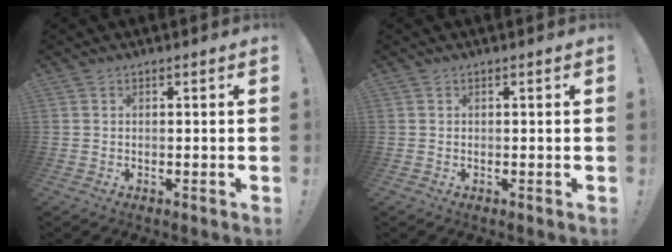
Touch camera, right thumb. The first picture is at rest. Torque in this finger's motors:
{"motor_torque": [0.00, 0.00, 0.00, 0.00, 0.00]}